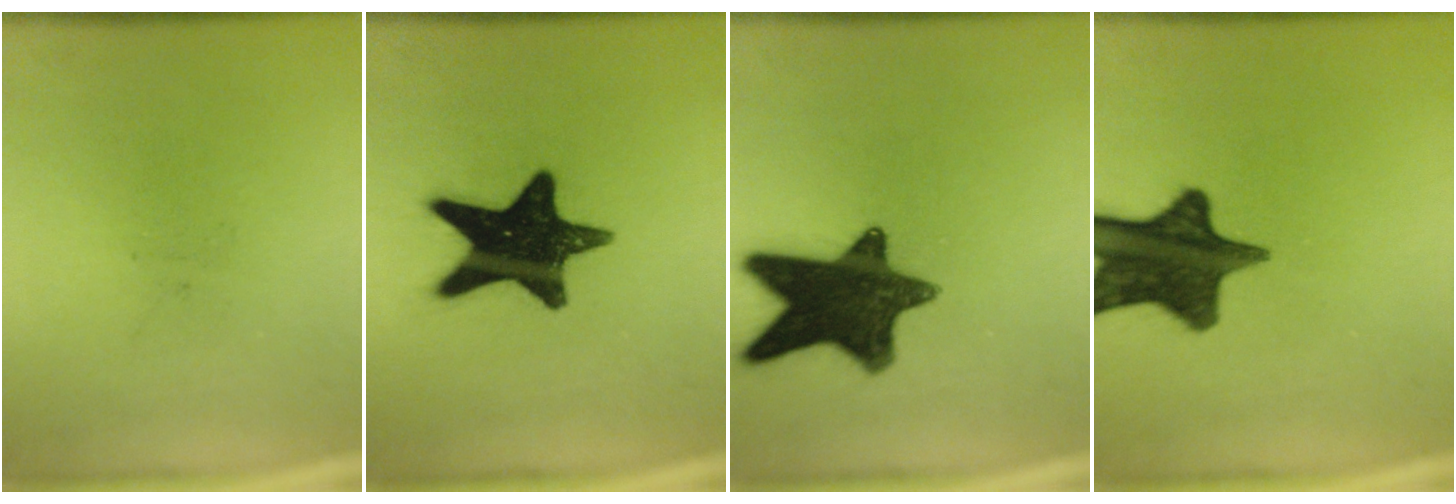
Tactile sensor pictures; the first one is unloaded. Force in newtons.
{"total": 17.1}
{"total": 15.2}
{"total": 15.1}